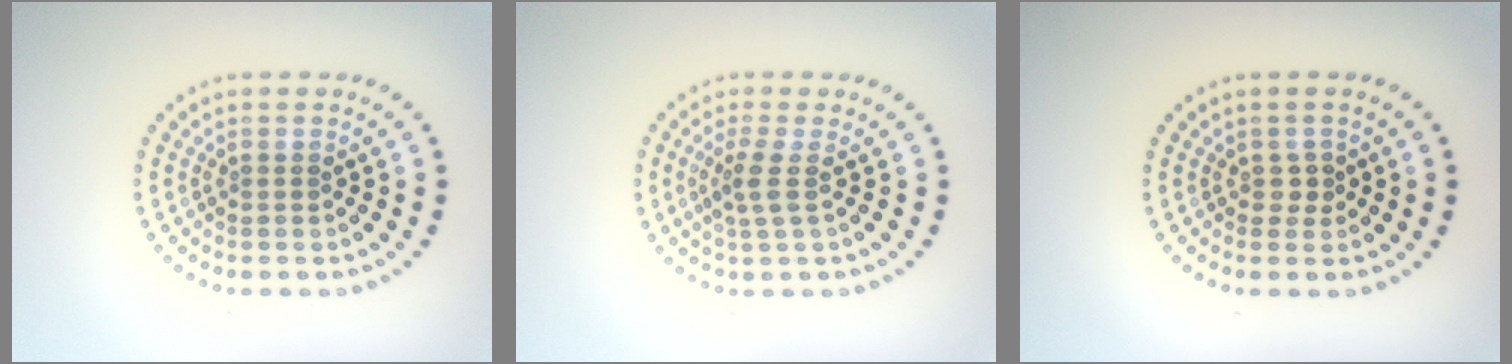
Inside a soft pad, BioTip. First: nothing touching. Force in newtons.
{"total": 2.0, "press": 1.5, "slide": 1.3}
{"total": 0.8, "press": 0.7, "slide": 0.4}